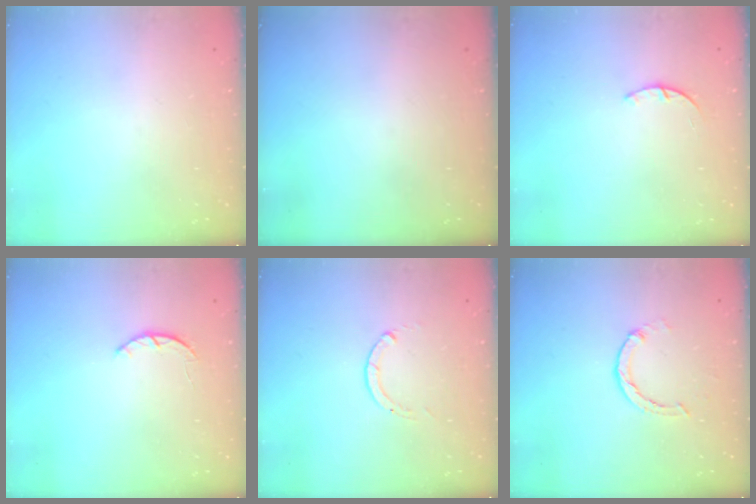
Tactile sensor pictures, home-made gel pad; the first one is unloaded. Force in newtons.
{"total": 0.0}
{"total": 1.4, "press": 1.4, "slide": 0.3}
{"total": 2.5, "press": 2.5, "slide": 0.5}
{"total": 0.0}
{"total": 1.8, "press": 1.8, "slide": 0.2}